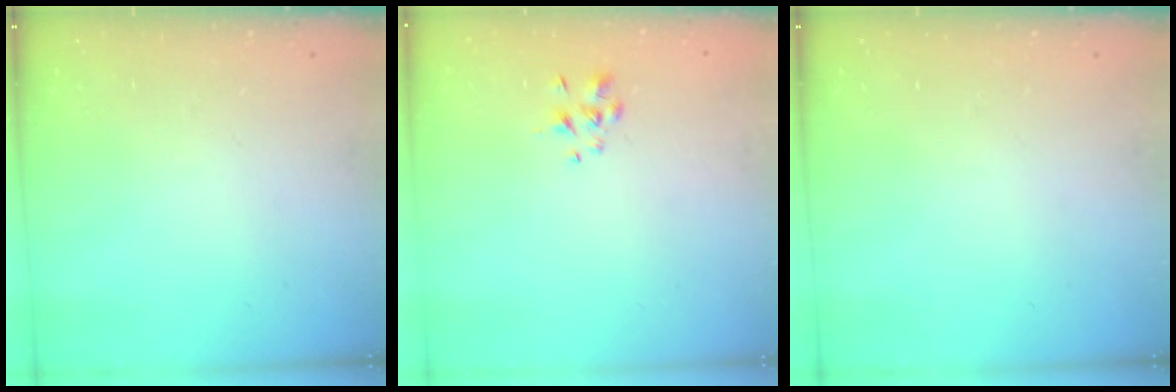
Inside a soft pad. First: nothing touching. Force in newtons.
{"total": 1.6, "press": 1.5, "slide": 0.6}
{"total": 0.0}